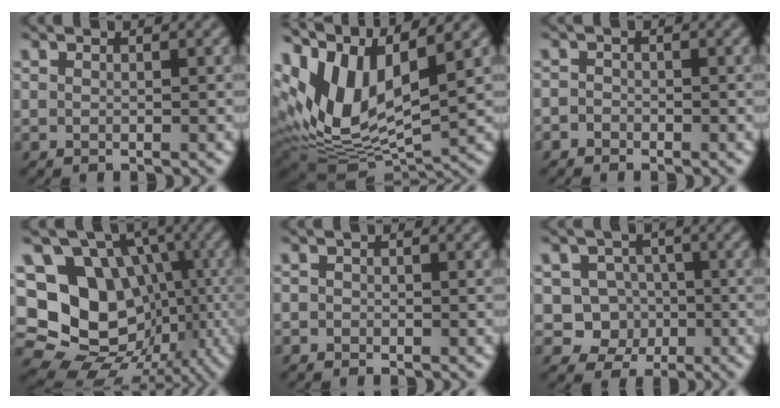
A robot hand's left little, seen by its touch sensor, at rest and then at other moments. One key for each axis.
{"total": 11.6, "fx": 4.4, "fy": 5.6, "fz": 9.2, "tx": -0.208, "ty": 0.009, "tz": 0.083}
{"total": 1.3, "fx": -0.6, "fy": 1.1, "fz": 0.2, "tx": 0.014, "ty": 0.003, "tz": -0.022}
{"total": 17.9, "fx": -0.5, "fy": 15.3, "fz": 9.3, "tx": -0.188, "ty": 0.020, "tz": -0.011}
{"total": 0.7, "fx": -0.3, "fy": 0.6, "fz": 0.0, "tx": 0.006, "ty": -0.005, "tz": -0.010}
{"total": 5.0, "fx": -1.0, "fy": 4.7, "fz": 1.4, "tx": -0.003, "ty": 0.015, "tz": -0.041}